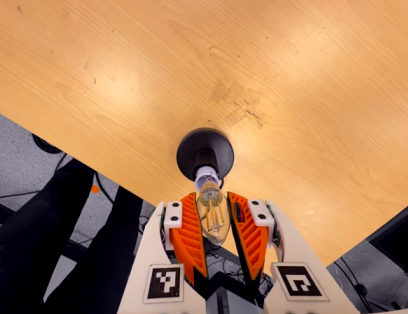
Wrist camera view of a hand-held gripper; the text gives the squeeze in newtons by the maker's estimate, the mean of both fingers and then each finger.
{"total": 12.6, "left": 14.1, "right": 11.0}